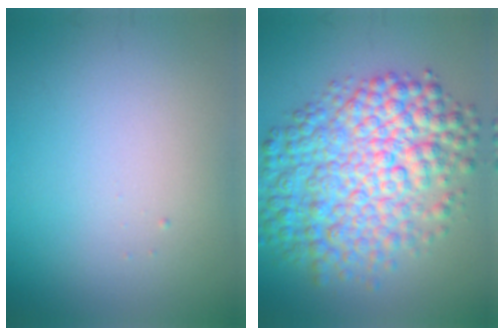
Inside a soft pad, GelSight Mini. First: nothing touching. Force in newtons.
{"total": 9.8, "press": 9.8, "slide": 0.1}